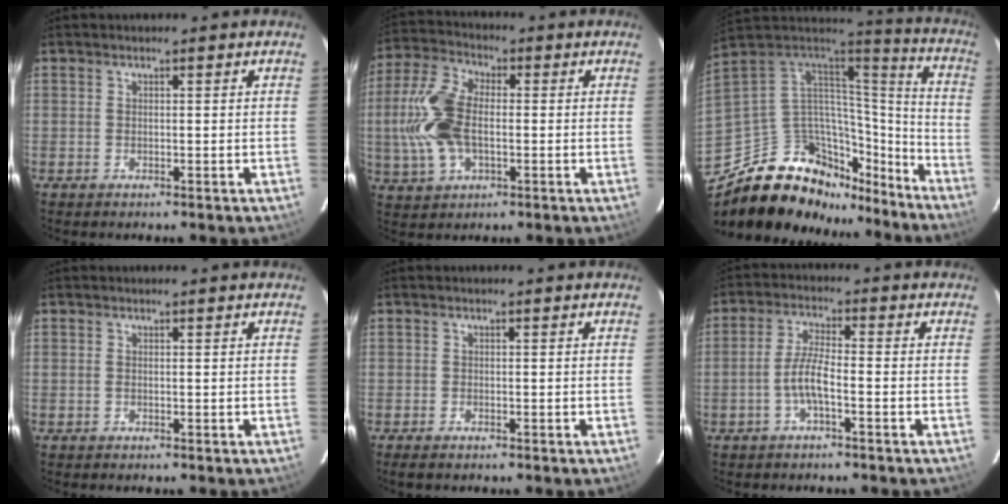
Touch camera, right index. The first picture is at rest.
{"total": 13.3, "force": [-0.9, 7.6, 10.9], "torque": [-0.244, 0.013, -0.018]}
{"total": 26.8, "force": [-19.1, 14.7, 11.7], "torque": [-0.234, 0.039, -0.277]}
{"total": 0.0}
{"total": 2.0, "force": [-1.5, 0.7, 1.0], "torque": [-0.024, -0.006, -0.028]}
{"total": 4.9, "force": [-2.1, 0.8, 4.3], "torque": [-0.094, 0.006, -0.041]}